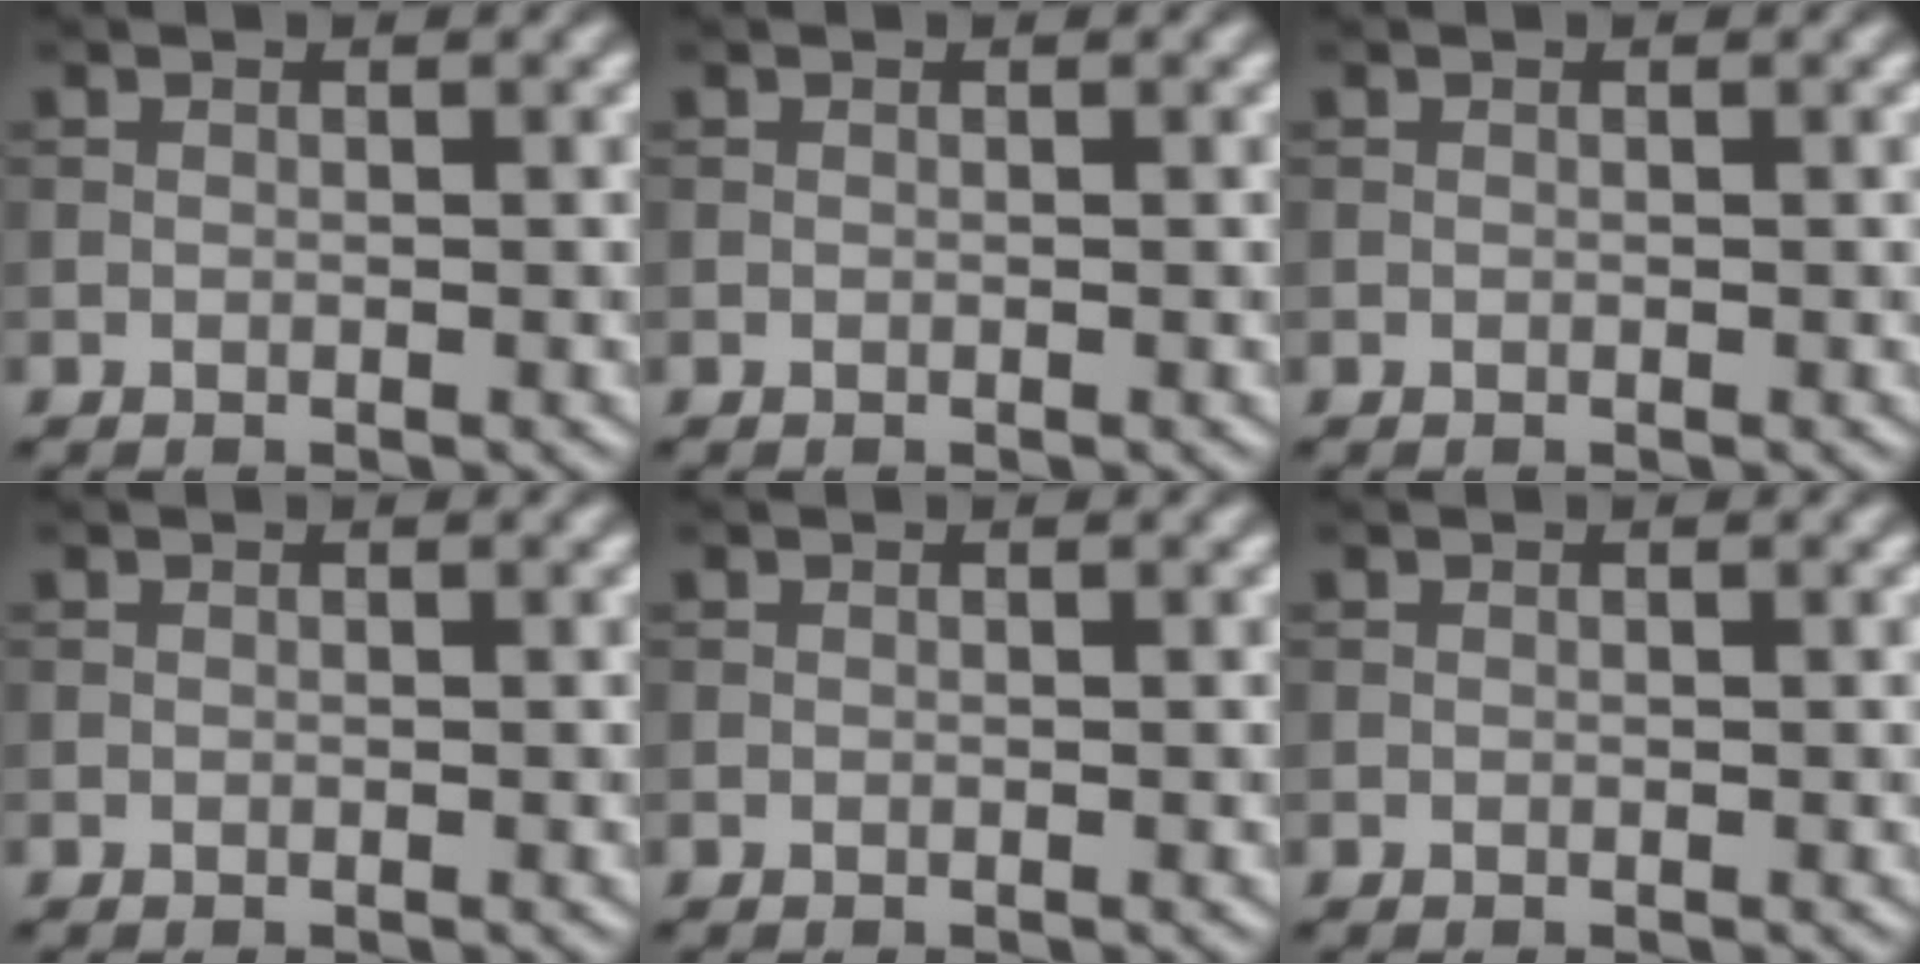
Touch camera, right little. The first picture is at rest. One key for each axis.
{"total": 0.0}
{"total": 0.0}
{"total": 0.0}
{"total": 0.0}
{"total": 0.0}